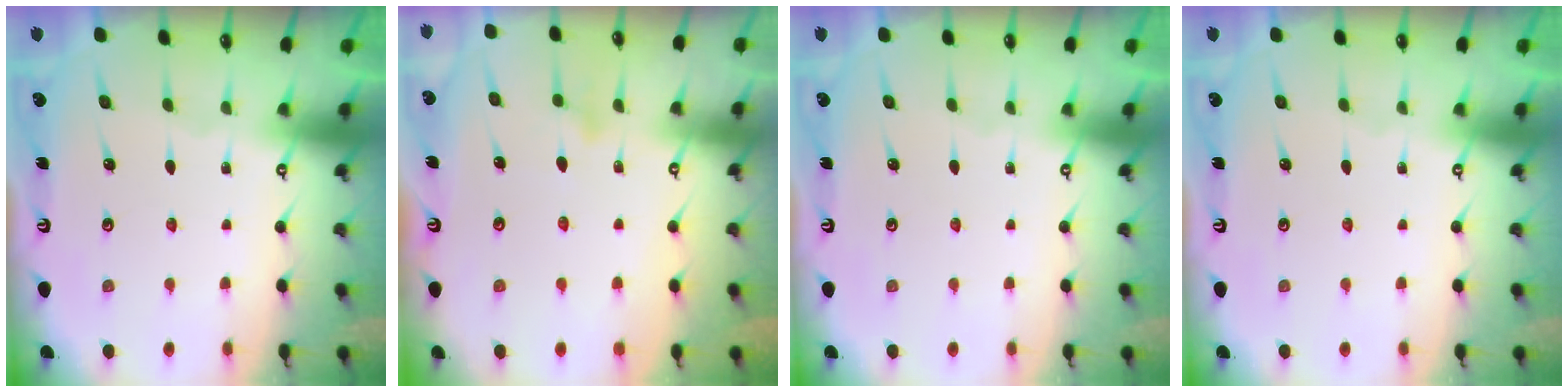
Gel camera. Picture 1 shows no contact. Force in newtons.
{"total": 9.5, "press": 9.5, "slide": 0.4}
{"total": 0.0}
{"total": 0.0}